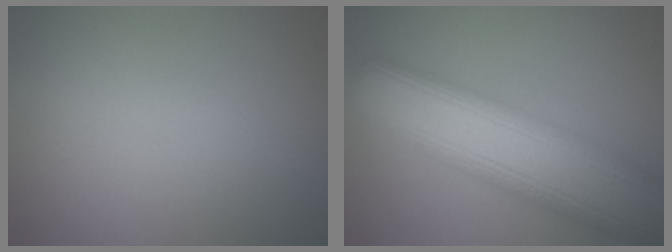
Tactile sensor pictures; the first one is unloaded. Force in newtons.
{"total": 12.5, "press": 12.5, "slide": 0.5}